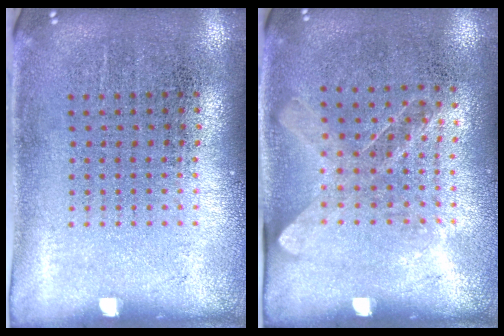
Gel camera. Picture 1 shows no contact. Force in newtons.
{"total": 1.3, "press": 1.0, "slide": 0.8}